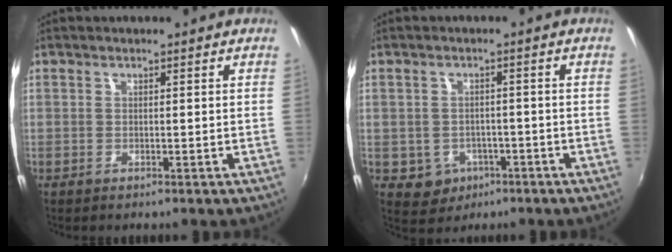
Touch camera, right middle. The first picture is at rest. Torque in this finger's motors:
{"motor_torque": [0.20, -0.15, -0.01, 0.00]}